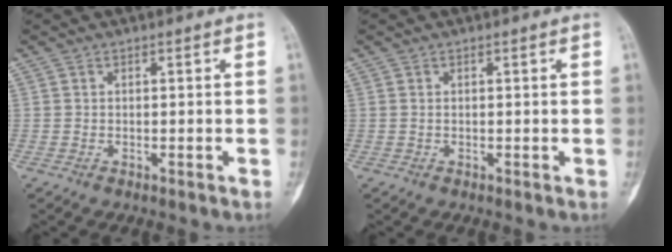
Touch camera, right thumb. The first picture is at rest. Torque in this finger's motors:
{"motor_torque": [0.04, 0.04, 0.09, 0.12, 0.03]}